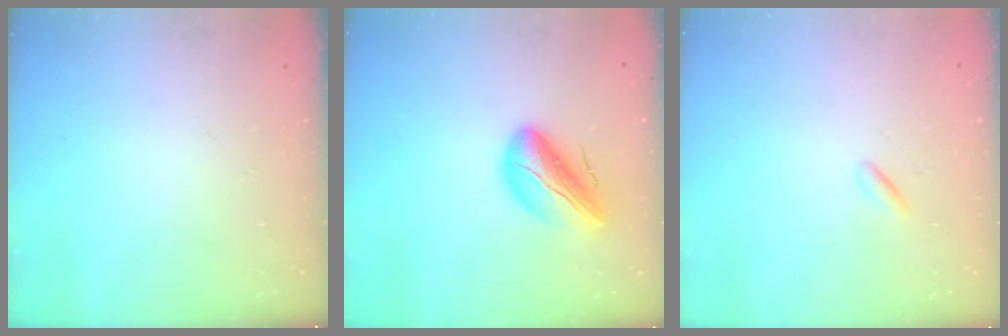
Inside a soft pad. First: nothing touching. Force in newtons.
{"total": 14.2, "press": 13.6, "slide": 3.9}
{"total": 0.5, "press": 0.4, "slide": 0.4}